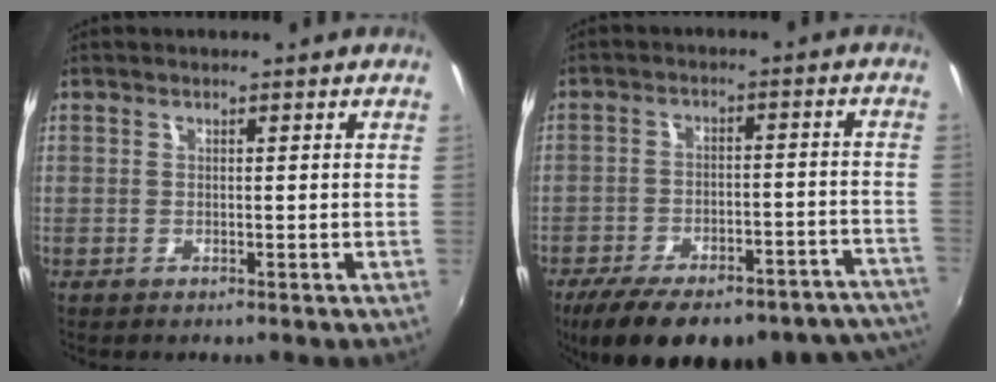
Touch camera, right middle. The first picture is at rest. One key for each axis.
{"total": 26.6, "fx": -21.6, "fy": 9.1, "fz": 12.6, "tx": -0.201, "ty": -0.008, "tz": -0.270}